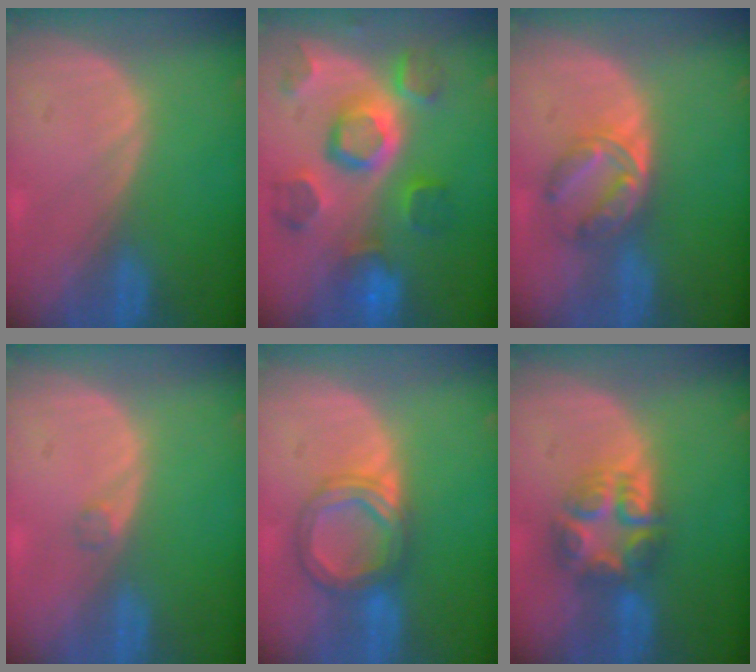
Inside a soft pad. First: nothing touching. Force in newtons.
{"total": 11.4, "press": 10.0, "slide": 5.5}
{"total": 5.8, "press": 5.6, "slide": 1.7}
{"total": 0.9, "press": 0.9, "slide": 0.1}
{"total": 6.2, "press": 6.2, "slide": 0.4}
{"total": 7.7, "press": 6.7, "slide": 3.8}